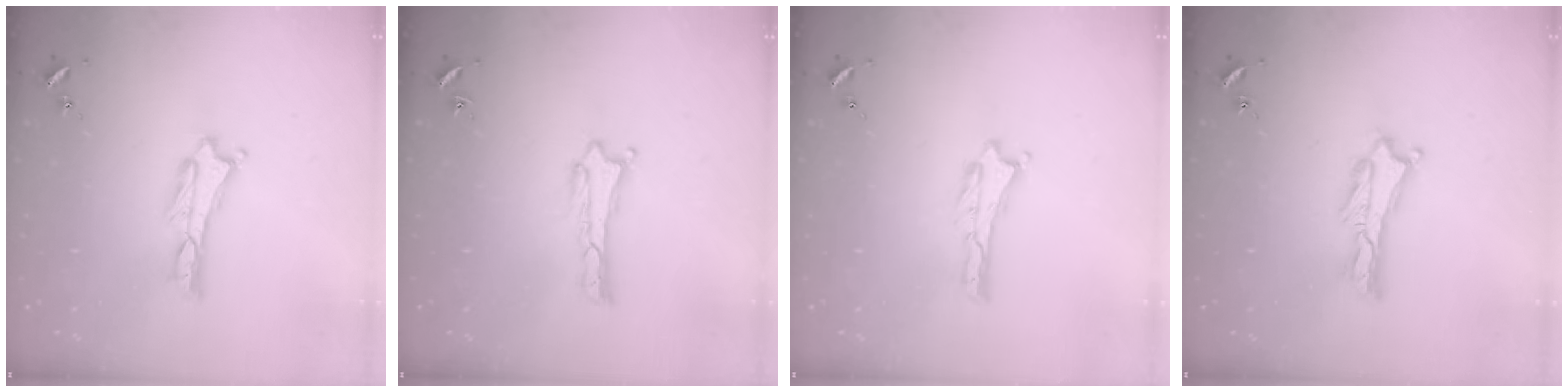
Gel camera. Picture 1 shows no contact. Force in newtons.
{"total": 0.0}
{"total": 0.0}
{"total": 1.2, "press": 1.1, "slide": 0.3}